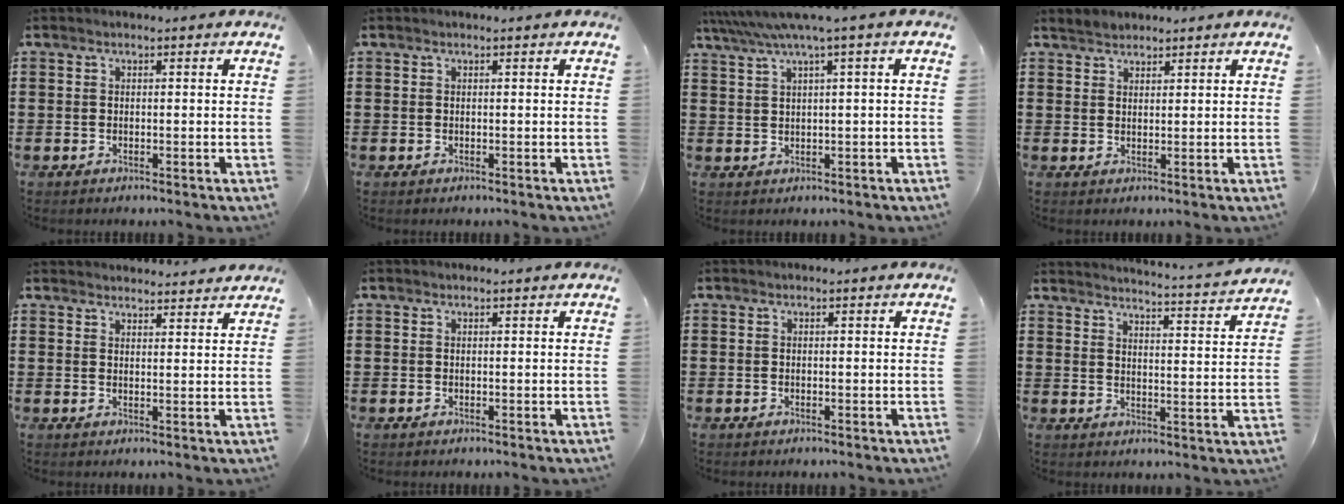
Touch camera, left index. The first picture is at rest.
{"total": 0.0}
{"total": 4.2, "force": [2.0, -0.4, 3.7], "torque": [-0.075, -0.010, 0.032]}
{"total": 1.7, "force": [1.6, 0.5, -0.2], "torque": [-0.002, 0.004, 0.032]}
{"total": 2.8, "force": [2.8, 0.2, -0.1], "torque": [0.000, -0.011, 0.051]}
{"total": 0.0}
{"total": 0.0}
{"total": 3.3, "force": [3.1, -0.8, 0.7], "torque": [-0.022, -0.036, 0.045]}